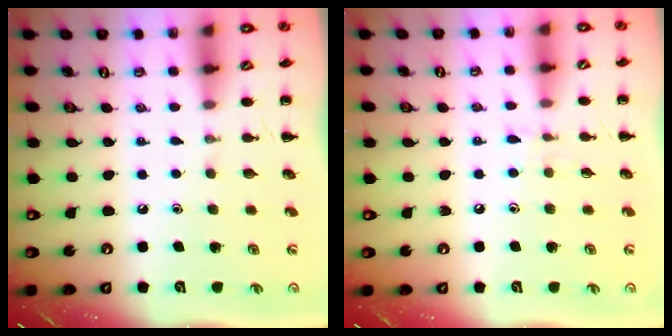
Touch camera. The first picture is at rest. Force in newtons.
{"total": 4.8, "press": 4.4, "slide": 1.9}